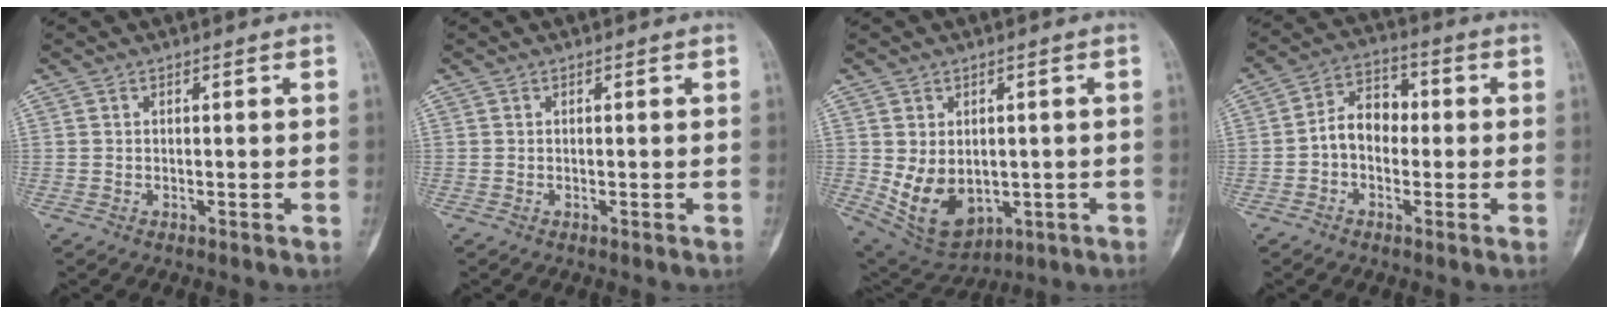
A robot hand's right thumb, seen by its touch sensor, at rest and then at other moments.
{"total": 0.0}
{"total": 10.9, "force": [-1.3, 7.8, 7.6], "torque": [-0.106, -0.007, 0.009]}
{"total": 7.5, "force": [-0.7, 5.4, 5.1], "torque": [-0.063, 0.031, -0.025]}